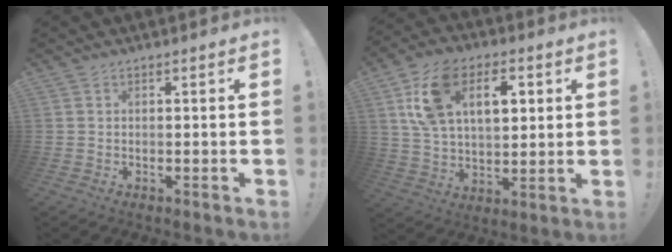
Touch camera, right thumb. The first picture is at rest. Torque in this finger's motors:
{"motor_torque": [1.27, 3.11, 1.28, 0.13, 0.15]}